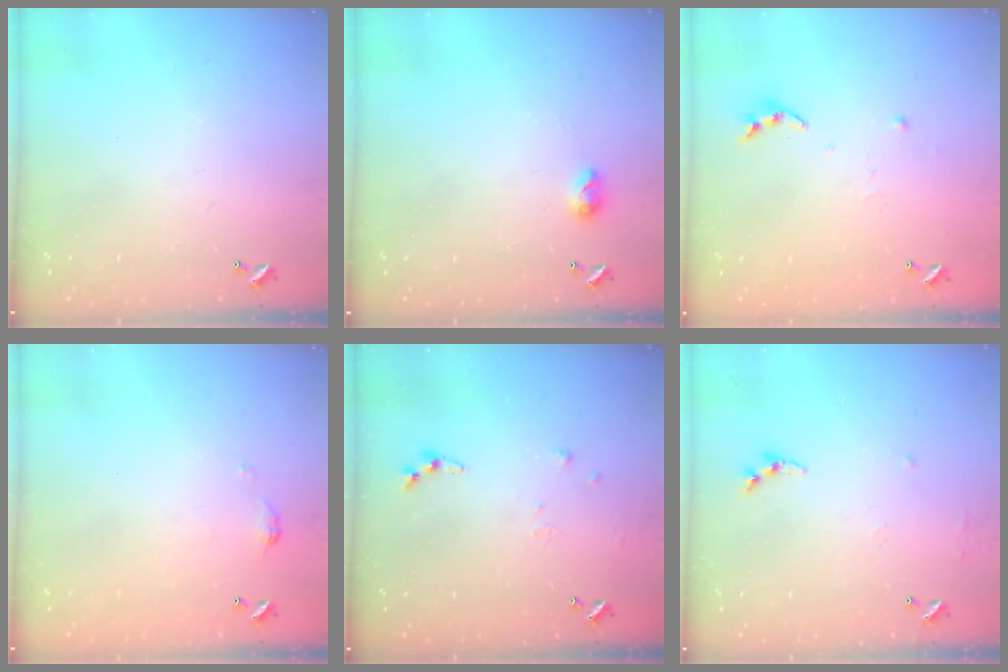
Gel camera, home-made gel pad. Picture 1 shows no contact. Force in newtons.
{"total": 4.9, "press": 4.8, "slide": 0.7}
{"total": 3.8, "press": 3.8, "slide": 0.3}
{"total": 3.5, "press": 3.5, "slide": 0.6}
{"total": 5.1, "press": 5.0, "slide": 0.8}
{"total": 4.5, "press": 4.5, "slide": 0.5}